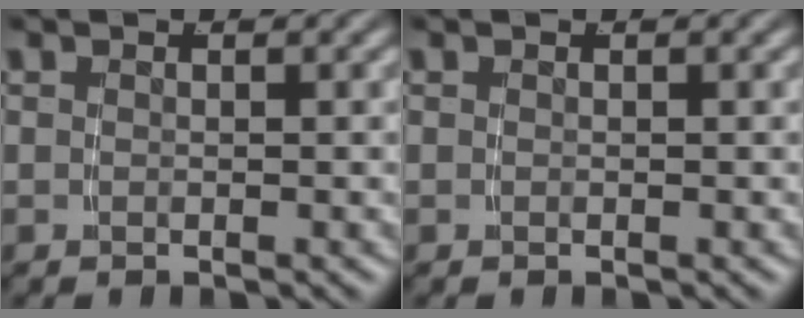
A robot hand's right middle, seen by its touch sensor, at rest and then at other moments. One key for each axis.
{"total": 0.0}